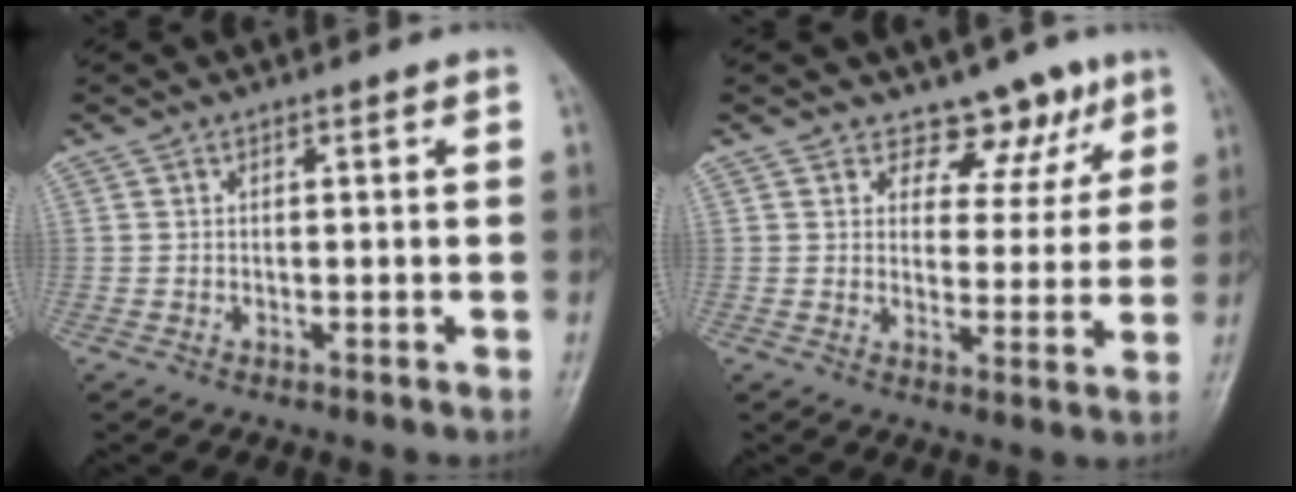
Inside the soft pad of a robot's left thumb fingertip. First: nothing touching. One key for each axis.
{"total": 8.1, "fx": 5.7, "fy": 5.3, "fz": 2.3, "tx": 0.013, "ty": -0.031, "tz": 0.074}